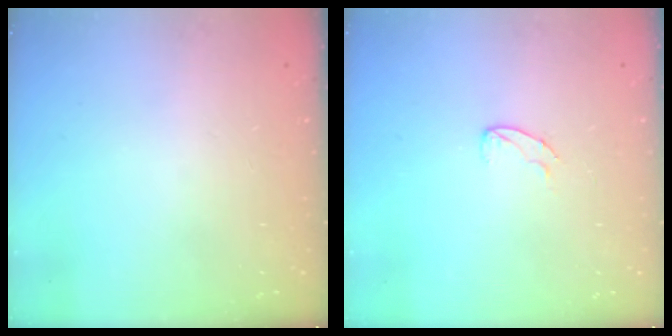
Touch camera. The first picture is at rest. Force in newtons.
{"total": 5.0, "press": 5.0, "slide": 0.5}